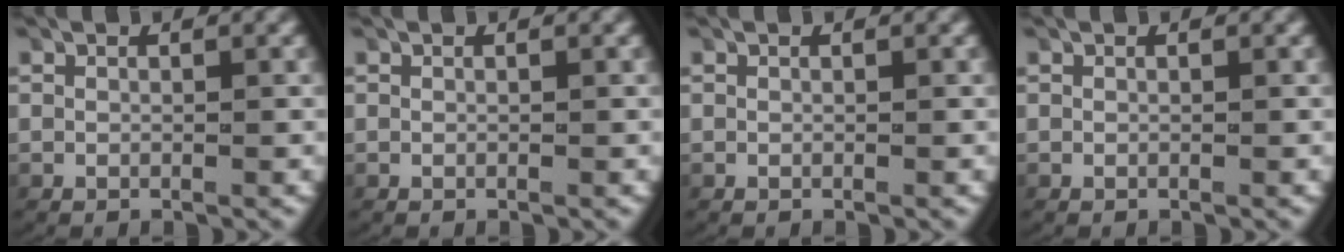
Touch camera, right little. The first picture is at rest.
{"total": 0.0}
{"total": 0.0}
{"total": 0.0}